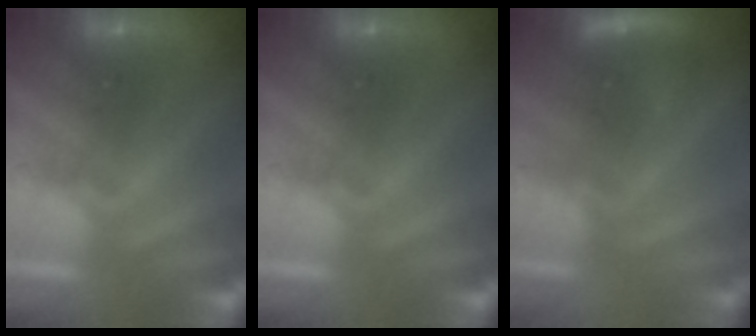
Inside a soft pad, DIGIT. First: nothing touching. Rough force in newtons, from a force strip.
{"total": 0.0}
{"total": 2.9}